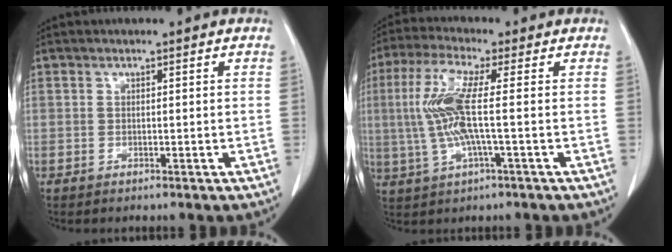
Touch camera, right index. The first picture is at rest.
{"total": 9.5, "force": [0.3, 1.1, 9.4], "torque": [-0.211, 0.012, 0.001]}